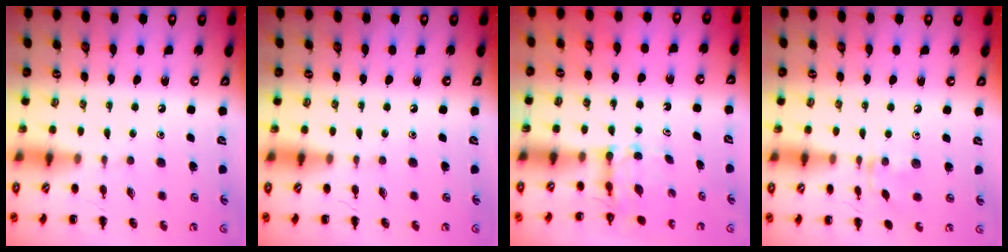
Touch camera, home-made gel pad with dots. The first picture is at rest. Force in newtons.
{"total": 0.0}
{"total": 3.0, "press": 2.9, "slide": 1.0}
{"total": 5.7, "press": 5.7, "slide": 0.8}